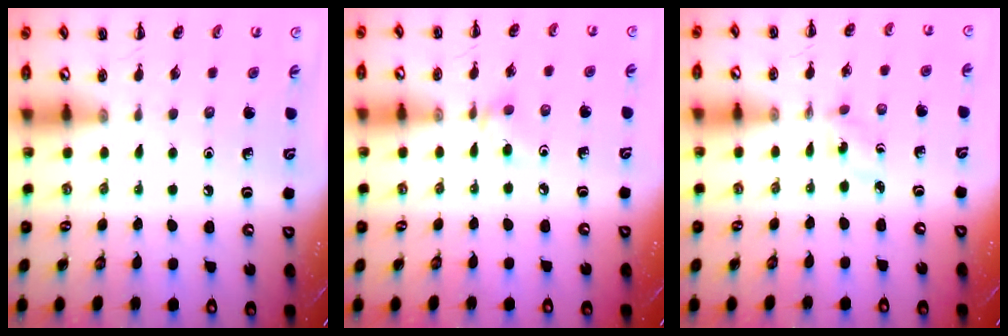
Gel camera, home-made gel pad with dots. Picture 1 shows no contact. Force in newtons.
{"total": 4.9, "press": 4.6, "slide": 1.6}
{"total": 2.2, "press": 2.1, "slide": 0.8}